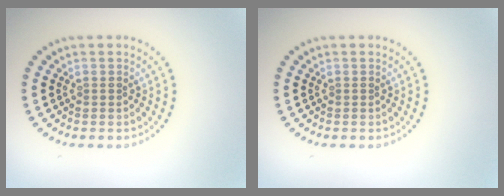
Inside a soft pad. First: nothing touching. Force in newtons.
{"total": 0.0}